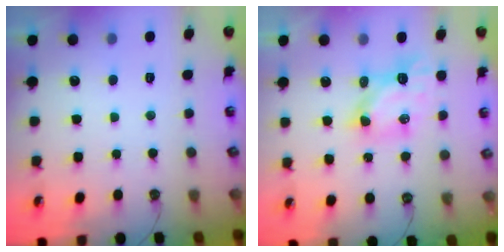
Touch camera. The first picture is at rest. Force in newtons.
{"total": 6.7, "press": 6.7, "slide": 0.2}